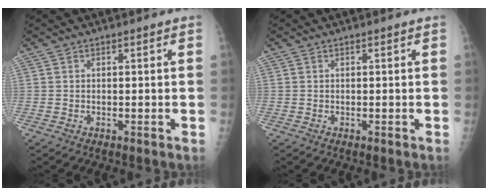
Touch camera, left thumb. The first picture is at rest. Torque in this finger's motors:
{"motor_torque": [0.00, 0.00, -0.03, -0.03, 0.00]}